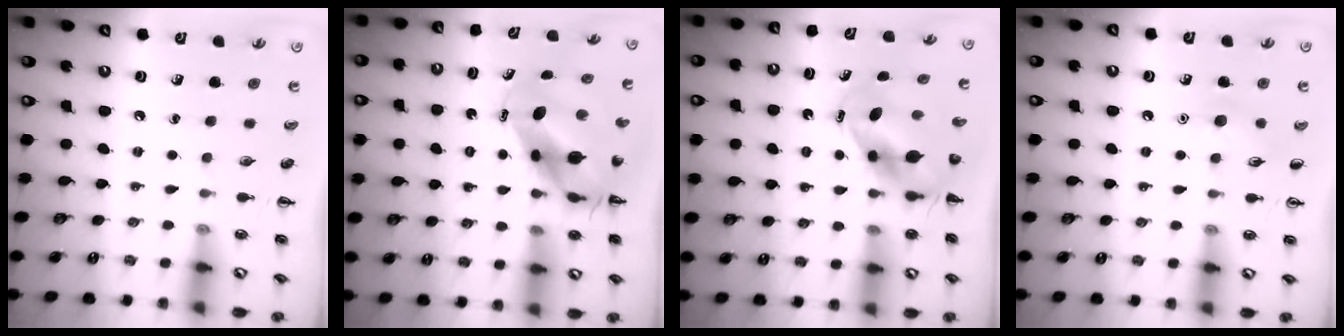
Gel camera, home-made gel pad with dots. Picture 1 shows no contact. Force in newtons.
{"total": 7.5, "press": 7.2, "slide": 2.2}
{"total": 5.7, "press": 5.6, "slide": 1.2}
{"total": 6.1, "press": 5.9, "slide": 1.5}